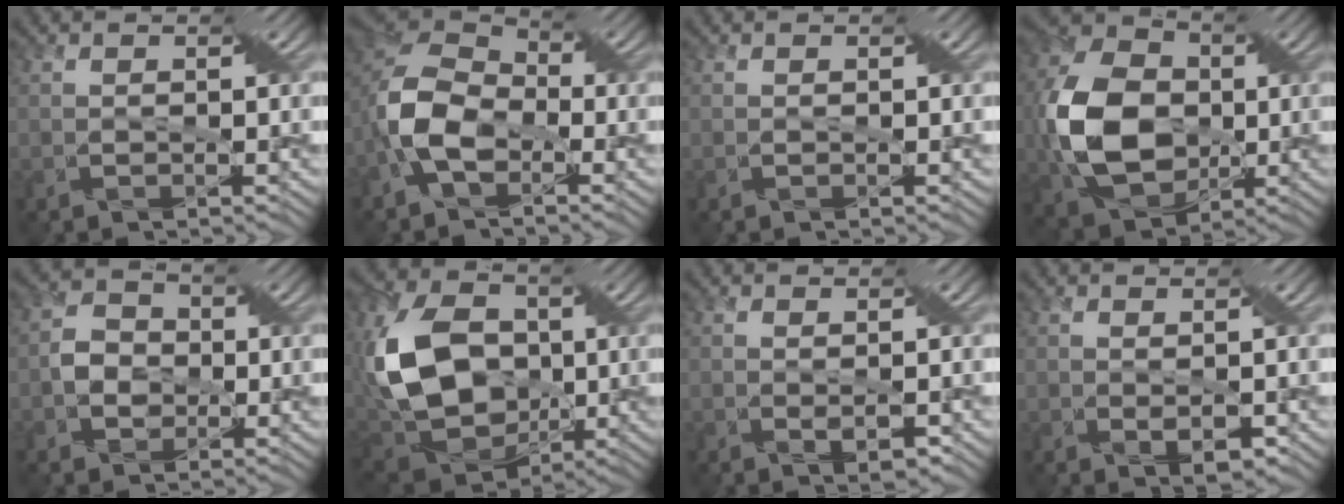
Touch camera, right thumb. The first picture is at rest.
{"total": 9.0, "force": [-3.4, 5.4, 6.4], "torque": [-0.173, -0.005, -0.078]}
{"total": 0.0}
{"total": 12.7, "force": [-1.3, 9.1, 8.7], "torque": [-0.223, 0.006, -0.027]}
{"total": 3.2, "force": [-1.2, 2.6, 1.4], "torque": [-0.048, 0.001, -0.029]}
{"total": 15.0, "force": [0.3, 10.7, 10.6], "torque": [-0.271, -0.008, 0.002]}
{"total": 2.0, "force": [-0.4, 0.6, 1.9], "torque": [-0.038, -0.013, 0.000]}
{"total": 2.5, "force": [-0.2, 1.1, 2.3], "torque": [-0.045, -0.012, 0.005]}